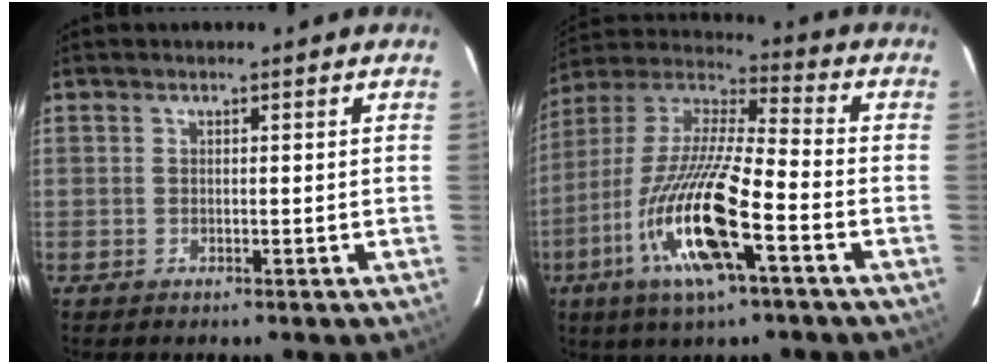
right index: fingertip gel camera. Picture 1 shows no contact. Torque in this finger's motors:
{"motor_torque": [1.95, -0.19, 1.06, 0.21]}